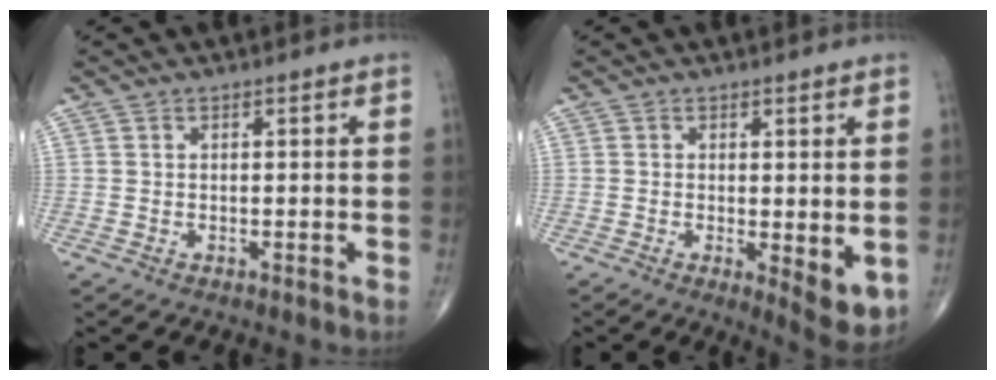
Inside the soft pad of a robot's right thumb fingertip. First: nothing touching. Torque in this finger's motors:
{"motor_torque": [-0.12, 0.38, 0.06, 0.13, 0.03]}